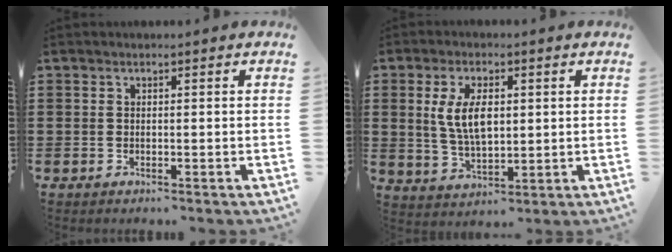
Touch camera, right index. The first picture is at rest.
{"total": 7.2, "force": [1.2, 3.5, 6.2], "torque": [-0.125, 0.004, 0.016]}